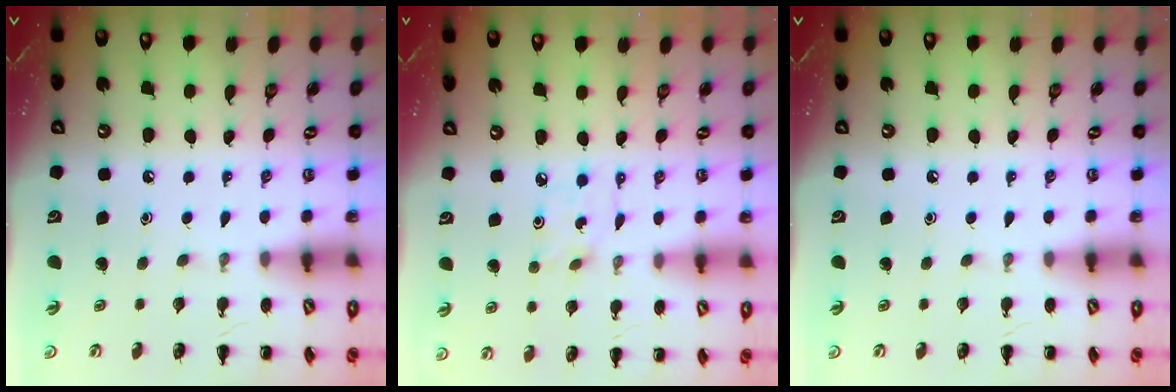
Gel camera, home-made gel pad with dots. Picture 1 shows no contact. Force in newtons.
{"total": 2.5, "press": 2.4, "slide": 0.8}
{"total": 0.0}